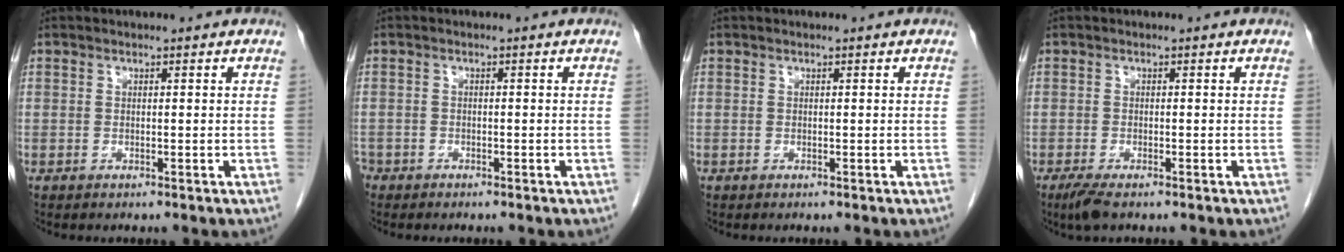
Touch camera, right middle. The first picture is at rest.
{"total": 2.4, "force": [-1.9, 1.4, 0.4], "torque": [-0.014, 0.000, -0.034]}
{"total": 0.0}
{"total": 2.6, "force": [-1.8, 0.5, 1.8], "torque": [-0.040, -0.008, -0.035]}